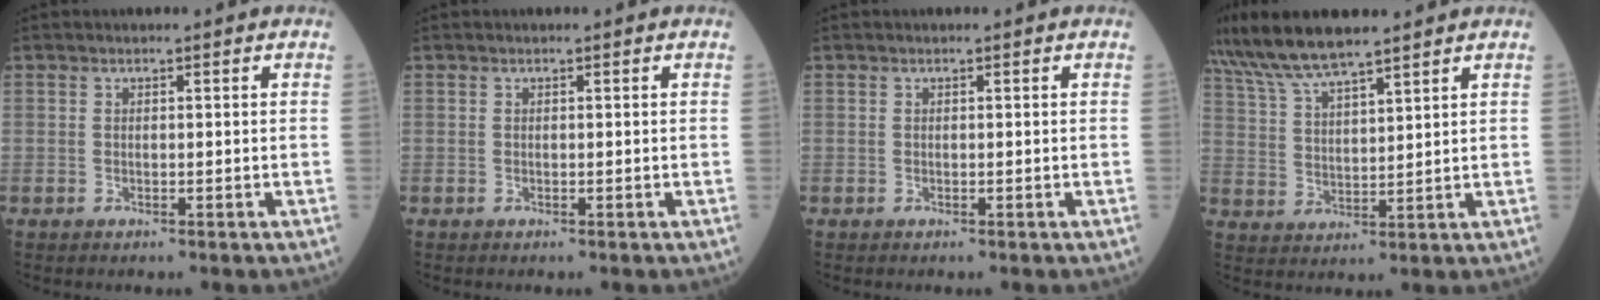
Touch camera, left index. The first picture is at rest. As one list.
[{"total": 0.0}, {"total": 0.0}, {"total": 8.9, "force": [7.7, 0.7, 4.3], "torque": [-0.096, 0.022, 0.152]}]